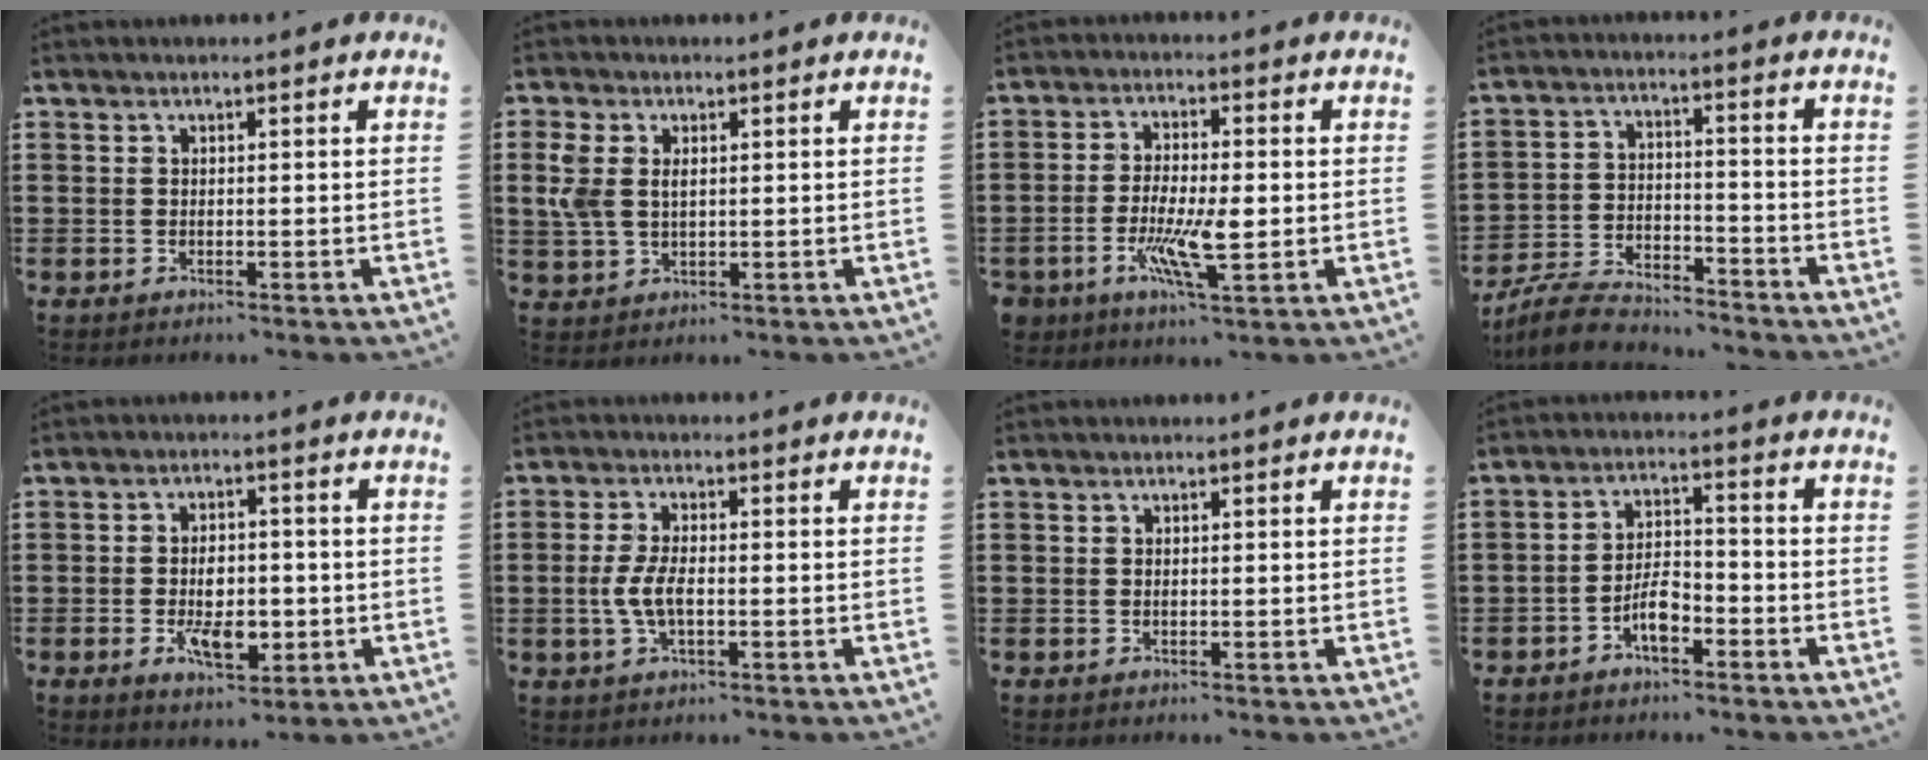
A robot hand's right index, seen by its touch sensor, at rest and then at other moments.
{"total": 4.1, "force": [1.1, 2.7, 2.8], "torque": [-0.078, 0.005, 0.015]}
{"total": 7.8, "force": [-2.2, 2.6, 7.0], "torque": [-0.135, -0.004, -0.038]}
{"total": 6.6, "force": [-6.3, 0.9, 1.5], "torque": [-0.039, 0.009, -0.125]}
{"total": 6.6, "force": [-1.5, 3.6, 5.3], "torque": [-0.096, 0.003, -0.029]}
{"total": 5.0, "force": [-0.8, 2.0, 4.4], "torque": [-0.100, -0.003, -0.020]}
{"total": 0.0}
{"total": 4.9, "force": [-2.8, 2.0, 3.5], "torque": [-0.072, 0.007, -0.057]}